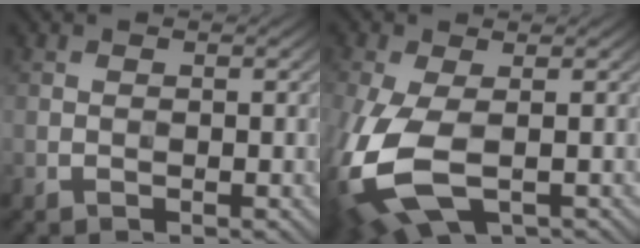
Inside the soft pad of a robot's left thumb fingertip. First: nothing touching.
{"total": 12.1, "force": [-3.0, 6.4, 9.9], "torque": [-0.274, -0.034, -0.044]}